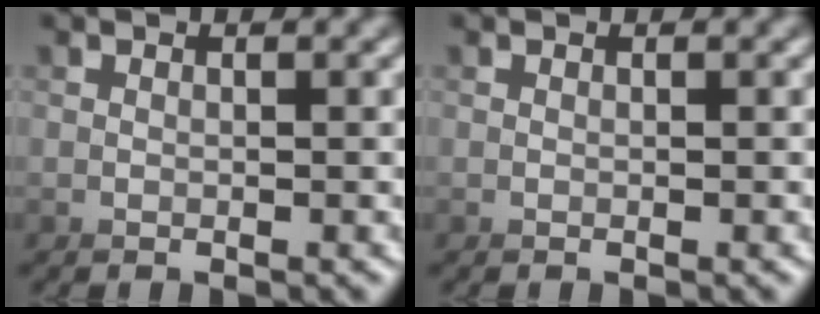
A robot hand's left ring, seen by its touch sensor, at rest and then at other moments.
{"total": 0.0}